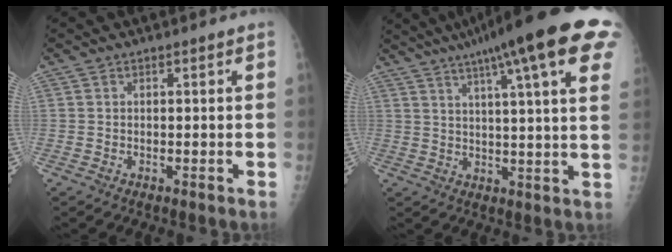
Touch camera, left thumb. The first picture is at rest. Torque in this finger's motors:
{"motor_torque": [4.10, -0.91, 1.95, -0.79, 0.39]}